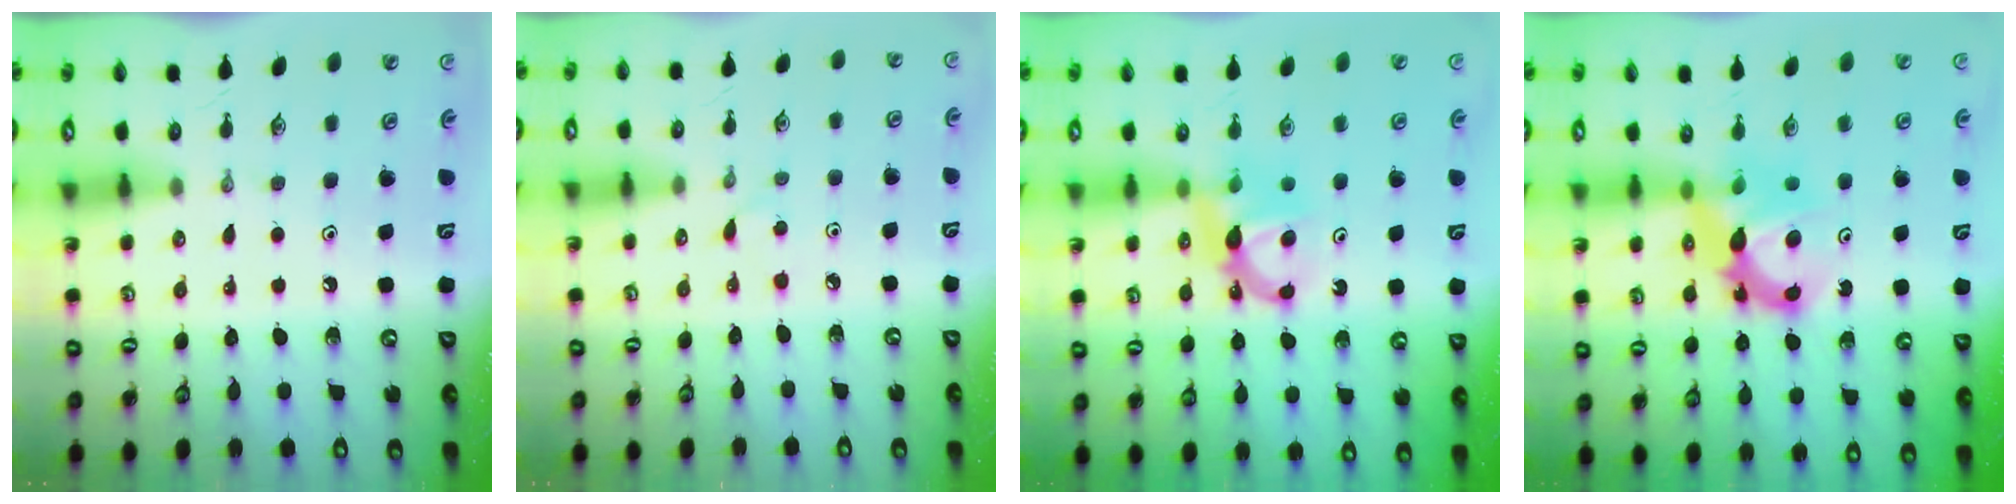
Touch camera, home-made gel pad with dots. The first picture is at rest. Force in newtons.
{"total": 2.7, "press": 2.7, "slide": 0.3}
{"total": 7.0, "press": 7.0, "slide": 0.4}
{"total": 7.5, "press": 7.5, "slide": 0.4}